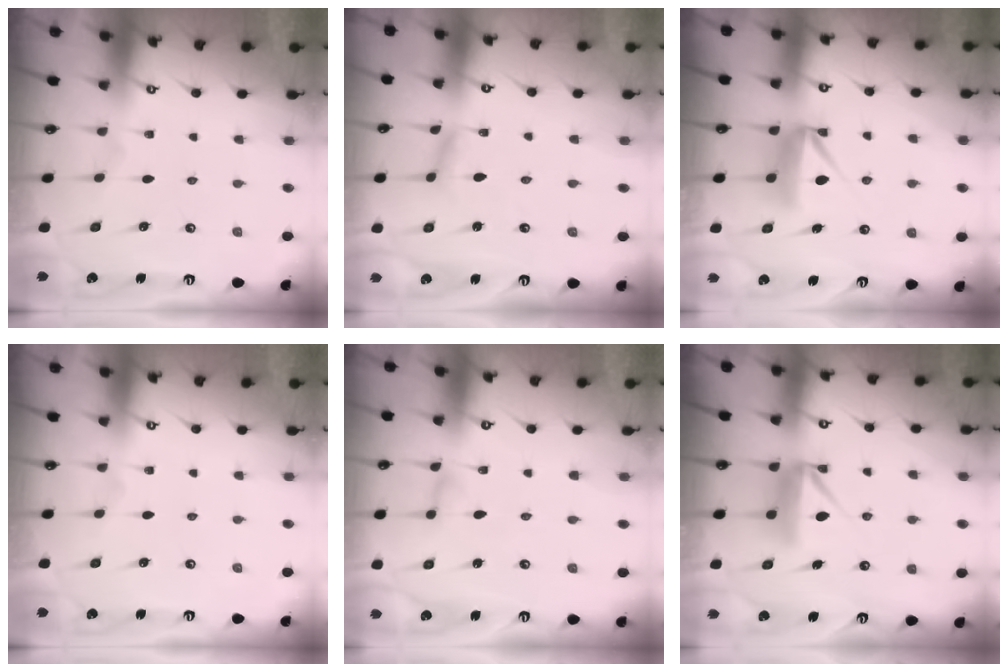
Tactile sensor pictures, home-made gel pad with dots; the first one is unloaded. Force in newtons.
{"total": 4.6, "press": 4.6, "slide": 0.3}
{"total": 8.1, "press": 8.1, "slide": 0.1}
{"total": 0.0}
{"total": 2.3, "press": 2.3, "slide": 0.2}
{"total": 7.8, "press": 7.7, "slide": 0.5}